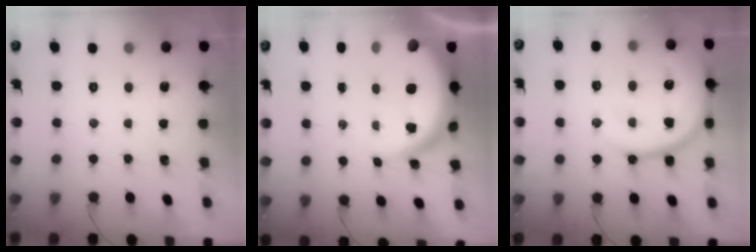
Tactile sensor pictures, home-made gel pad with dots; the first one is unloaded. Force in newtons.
{"total": 12.1, "press": 12.0, "slide": 1.2}
{"total": 19.0, "press": 18.8, "slide": 2.1}